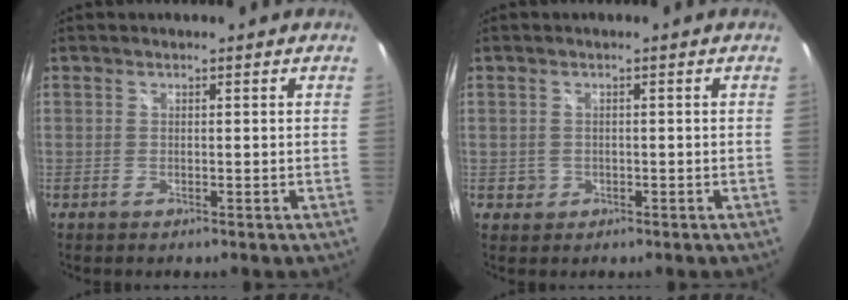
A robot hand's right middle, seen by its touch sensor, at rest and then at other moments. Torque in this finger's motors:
{"motor_torque": [0.21, -0.32, 0.03, 0.01]}